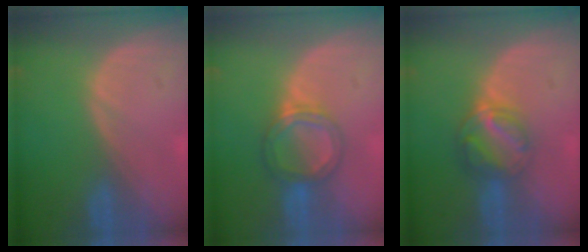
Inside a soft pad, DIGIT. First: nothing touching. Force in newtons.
{"total": 5.4, "press": 5.1, "slide": 1.9}
{"total": 6.5, "press": 5.5, "slide": 3.4}